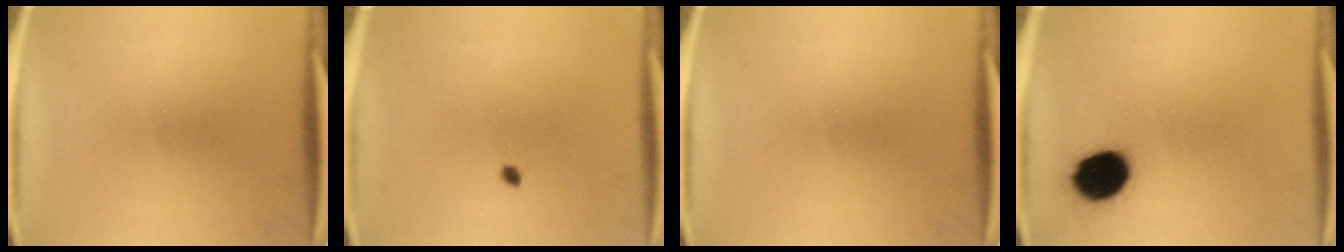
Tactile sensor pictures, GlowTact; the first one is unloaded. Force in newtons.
{"total": 0.8}
{"total": 0.0}
{"total": 11.3}